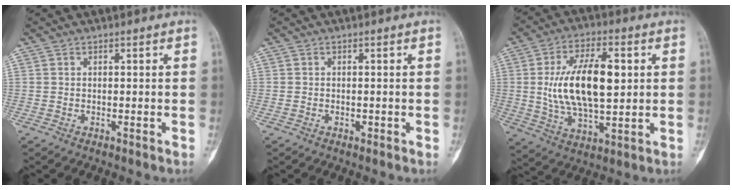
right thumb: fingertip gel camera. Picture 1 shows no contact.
{"total": 0.6, "force": [-0.2, 0.5, 0.3], "torque": [-0.005, 0.003, -0.003]}
{"total": 17.0, "force": [2.1, 8.2, 14.8], "torque": [-0.253, -0.003, 0.041]}